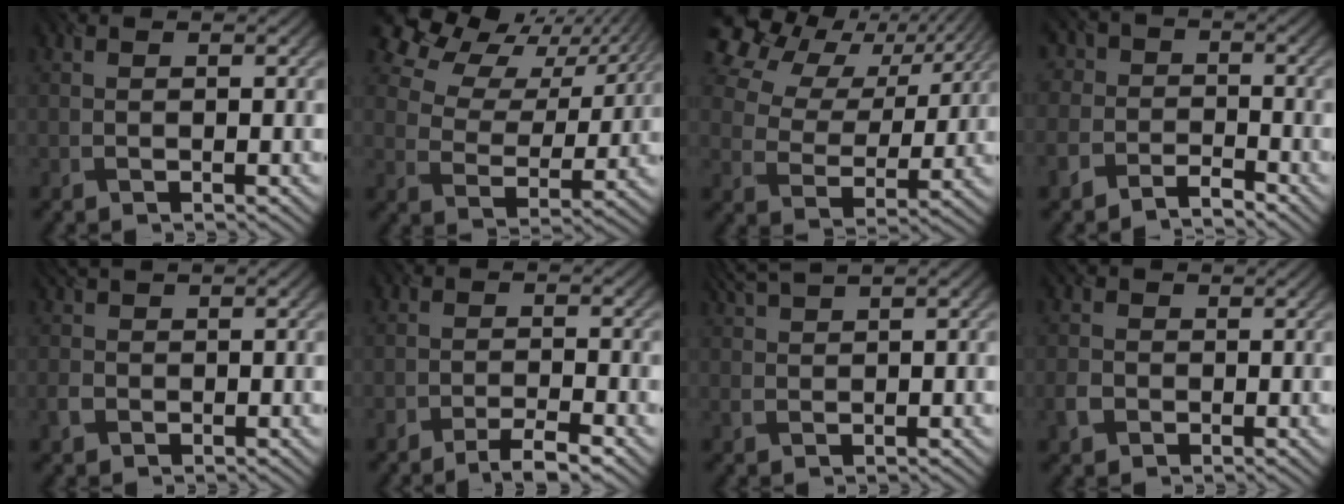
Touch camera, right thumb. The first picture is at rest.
{"total": 11.7, "force": [8.1, 6.2, 5.7], "torque": [-0.132, 0.008, 0.126]}
{"total": 14.7, "force": [9.0, 8.9, 7.4], "torque": [-0.187, 0.030, 0.169]}
{"total": 4.2, "force": [-3.1, 2.6, 1.0], "torque": [-0.022, -0.002, -0.075]}
{"total": 1.3, "force": [0.5, 1.1, 0.5], "torque": [-0.023, -0.004, 0.008]}
{"total": 2.6, "force": [-2.2, 0.2, 1.5], "torque": [-0.027, 0.004, -0.043]}
{"total": 3.5, "force": [2.7, 0.3, 2.2], "torque": [-0.061, 0.015, 0.058]}
{"total": 2.1, "force": [-0.4, 2.0, 0.6], "torque": [-0.023, -0.004, -0.015]}